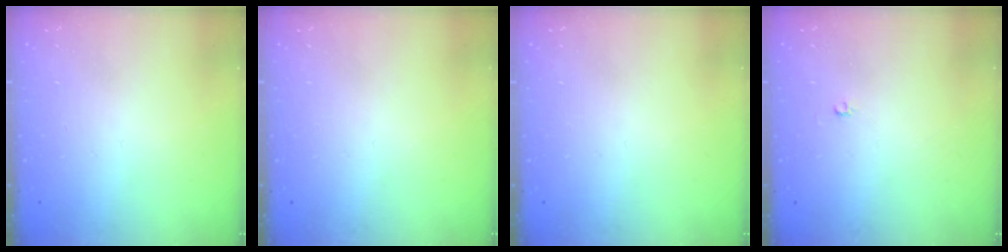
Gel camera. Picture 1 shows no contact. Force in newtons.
{"total": 0.0}
{"total": 0.0}
{"total": 2.0, "press": 2.0, "slide": 0.4}